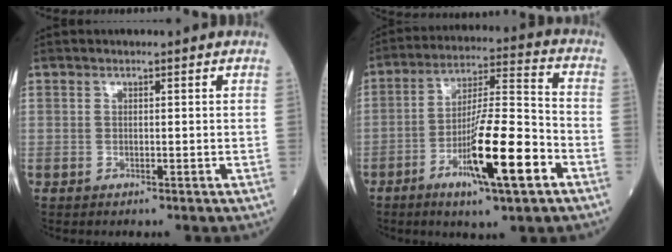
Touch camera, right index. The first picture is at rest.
{"total": 14.5, "force": [-6.2, 1.3, 13.0], "torque": [-0.231, -0.010, -0.103]}